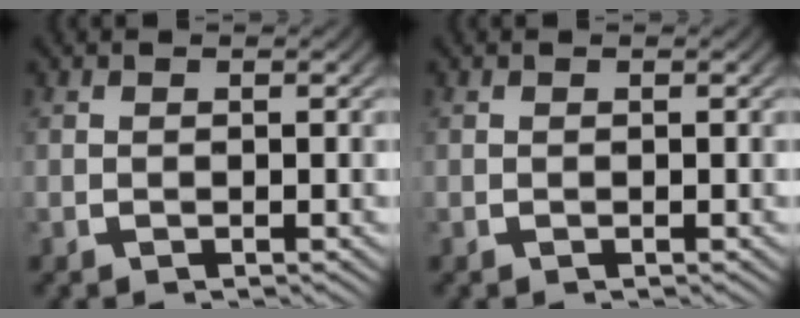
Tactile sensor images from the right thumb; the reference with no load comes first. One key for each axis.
{"total": 0.0}